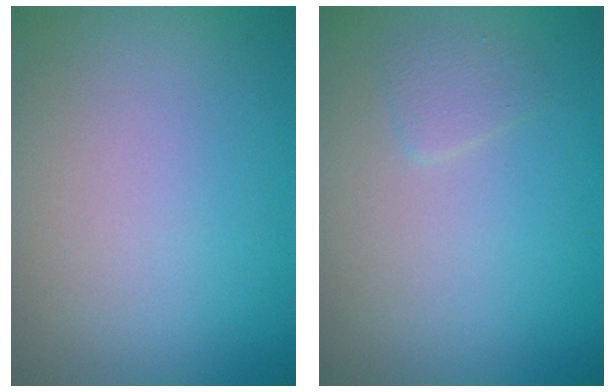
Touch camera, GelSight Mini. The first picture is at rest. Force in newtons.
{"total": 1.0, "press": 1.0, "slide": 0.1}